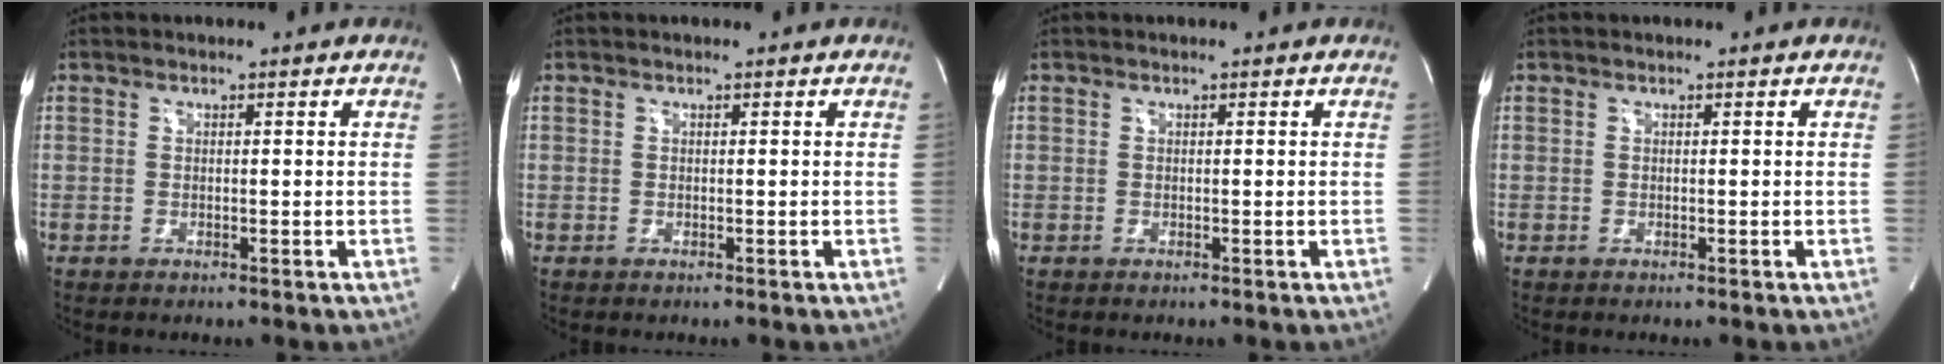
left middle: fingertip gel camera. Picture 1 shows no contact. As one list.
[{"total": 0.0}, {"total": 0.0}, {"total": 0.0}]